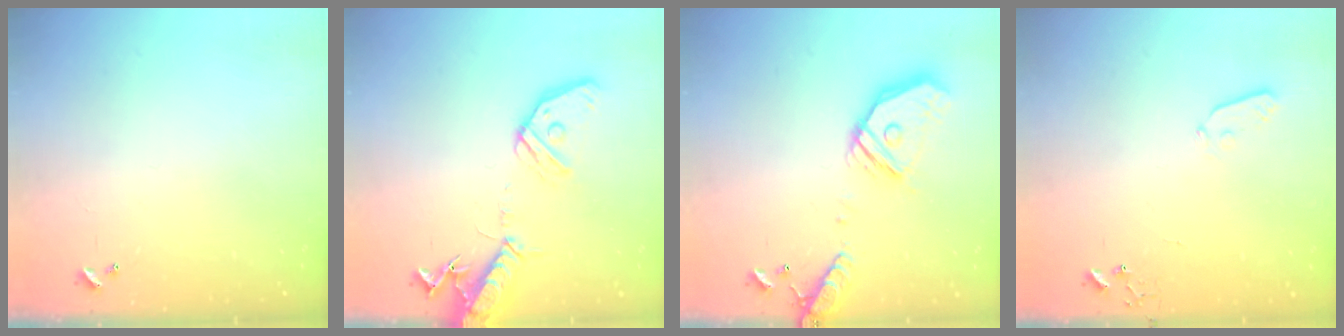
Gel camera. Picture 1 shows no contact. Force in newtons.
{"total": 16.6, "press": 16.2, "slide": 3.2}
{"total": 18.8, "press": 18.6, "slide": 3.0}
{"total": 3.5, "press": 3.3, "slide": 1.0}